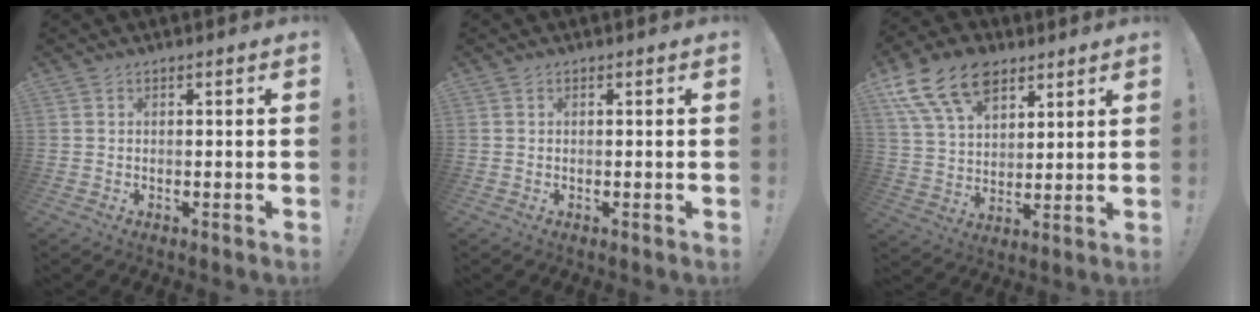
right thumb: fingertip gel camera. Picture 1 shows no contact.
{"total": 0.0}
{"total": 16.5, "force": [9.5, 10.4, 8.6], "torque": [-0.154, -0.051, 0.177]}